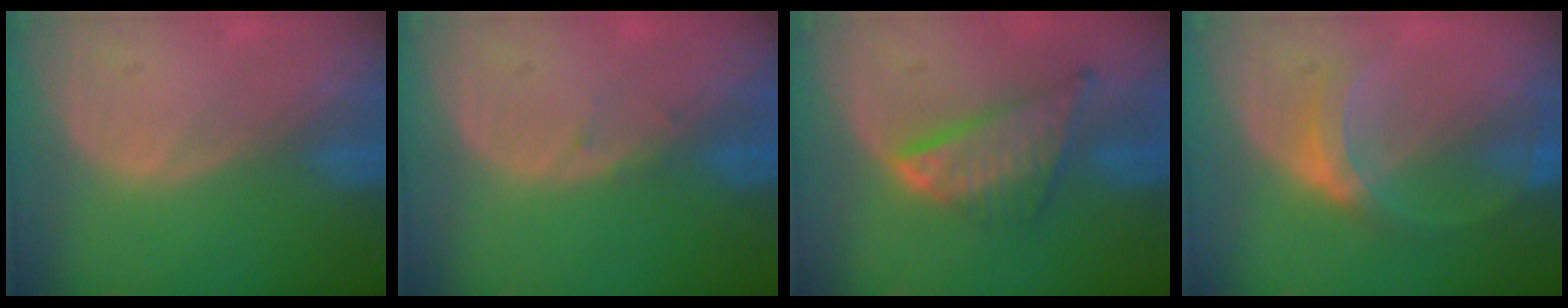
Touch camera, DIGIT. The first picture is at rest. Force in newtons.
{"total": 0.8, "press": 0.7, "slide": 0.3}
{"total": 8.3, "press": 7.1, "slide": 4.3}
{"total": 5.2, "press": 4.8, "slide": 1.9}